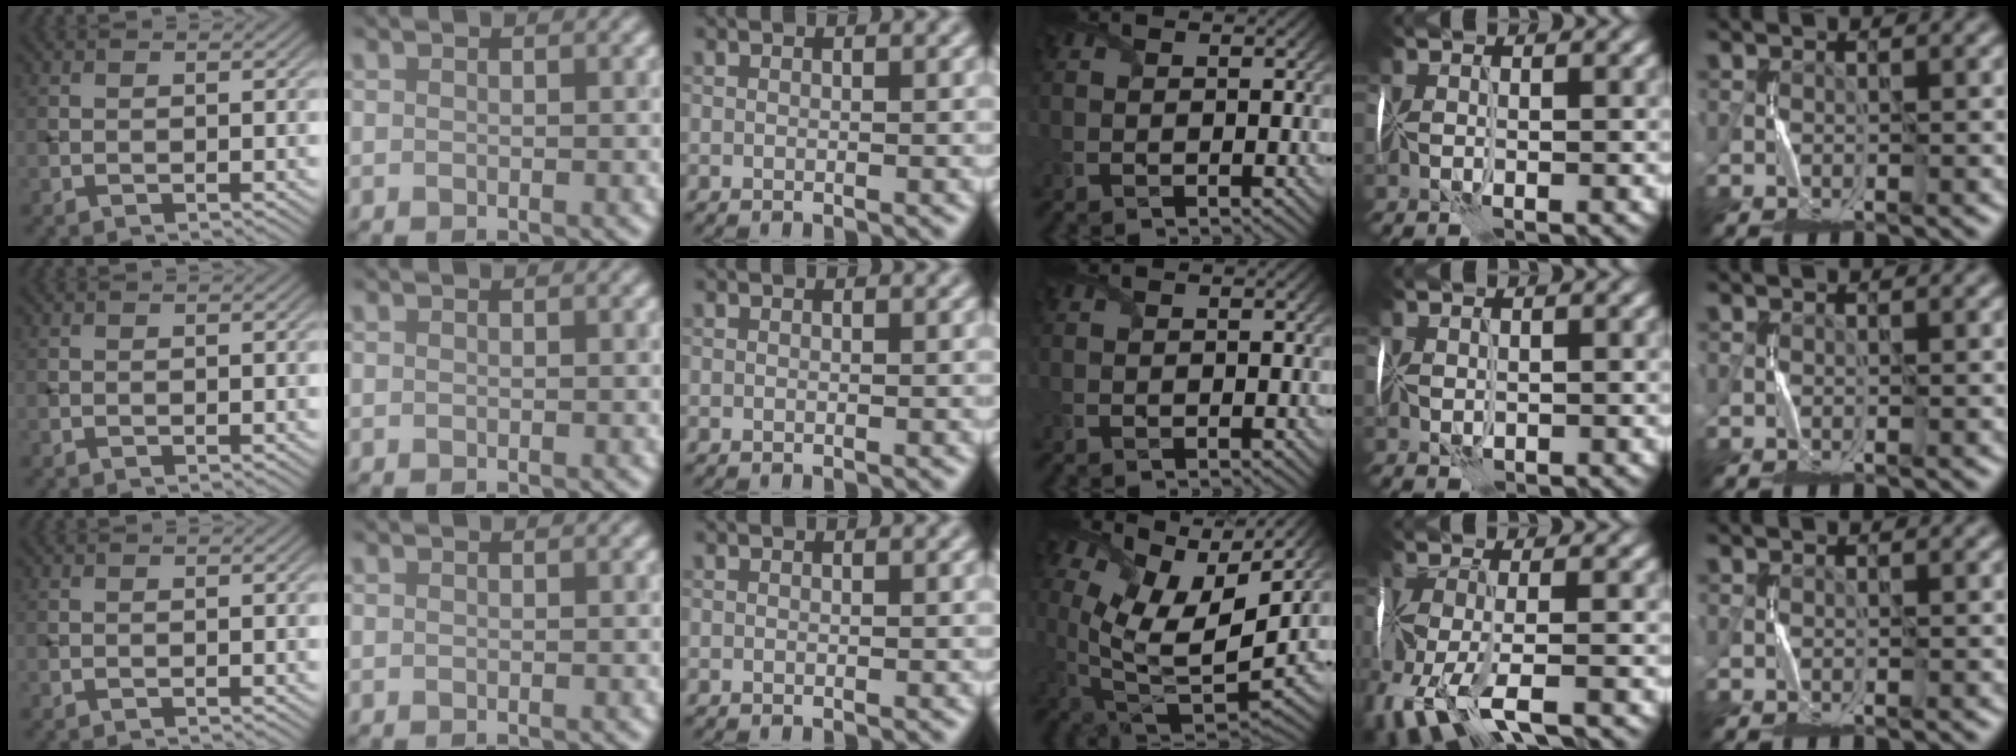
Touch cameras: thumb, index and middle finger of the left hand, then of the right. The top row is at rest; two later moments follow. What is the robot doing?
{"motion": "fold", "object": "map"}